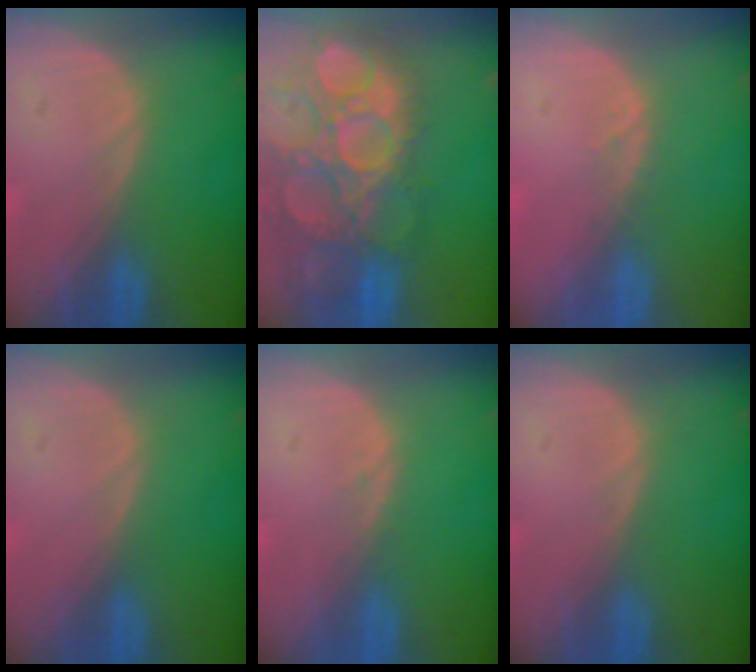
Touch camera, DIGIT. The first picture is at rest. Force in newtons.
{"total": 15.1, "press": 12.6, "slide": 8.3}
{"total": 1.3, "press": 1.2, "slide": 0.6}
{"total": 0.0}
{"total": 0.6, "press": 0.6, "slide": 0.1}
{"total": 0.0}